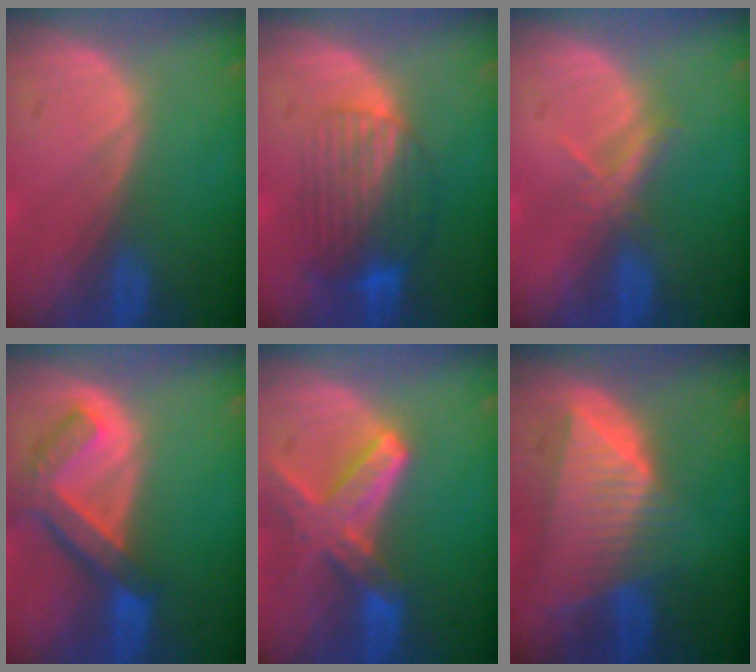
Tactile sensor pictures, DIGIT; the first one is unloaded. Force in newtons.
{"total": 8.4, "press": 7.1, "slide": 4.5}
{"total": 2.6, "press": 2.5, "slide": 0.9}
{"total": 7.6, "press": 6.5, "slide": 3.8}
{"total": 8.2, "press": 7.2, "slide": 3.9}
{"total": 8.7, "press": 7.9, "slide": 3.8}